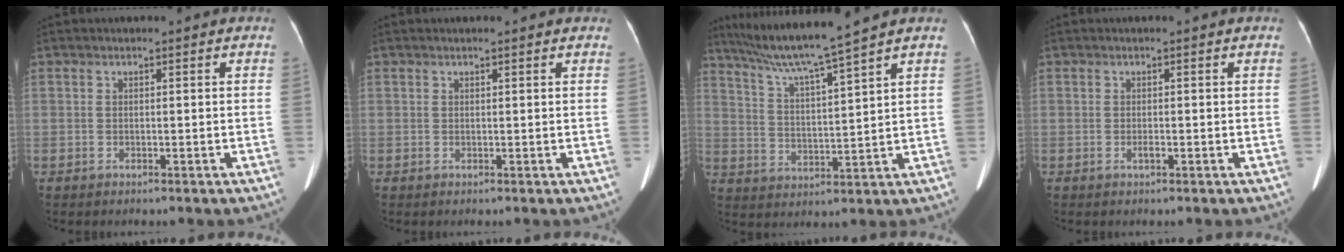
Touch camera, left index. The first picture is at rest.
{"total": 1.8, "force": [1.5, 0.3, 0.8], "torque": [-0.013, 0.016, 0.014]}
{"total": 10.8, "force": [9.0, -2.3, 5.5], "torque": [-0.098, 0.006, 0.163]}
{"total": 0.6, "force": [-0.3, 0.1, 0.5], "torque": [-0.013, -0.001, -0.005]}